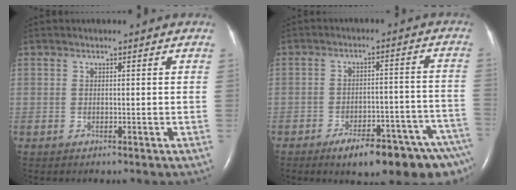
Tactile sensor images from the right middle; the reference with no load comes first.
{"total": 15.3, "force": [-11.3, 2.8, 9.9], "torque": [-0.071, 0.029, -0.153]}